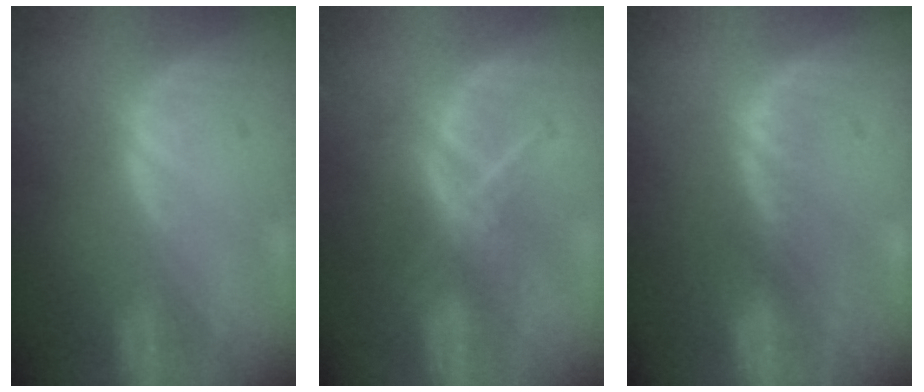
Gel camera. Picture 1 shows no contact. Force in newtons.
{"total": 5.5, "press": 5.1, "slide": 2.1}
{"total": 0.9, "press": 0.9, "slide": 0.2}